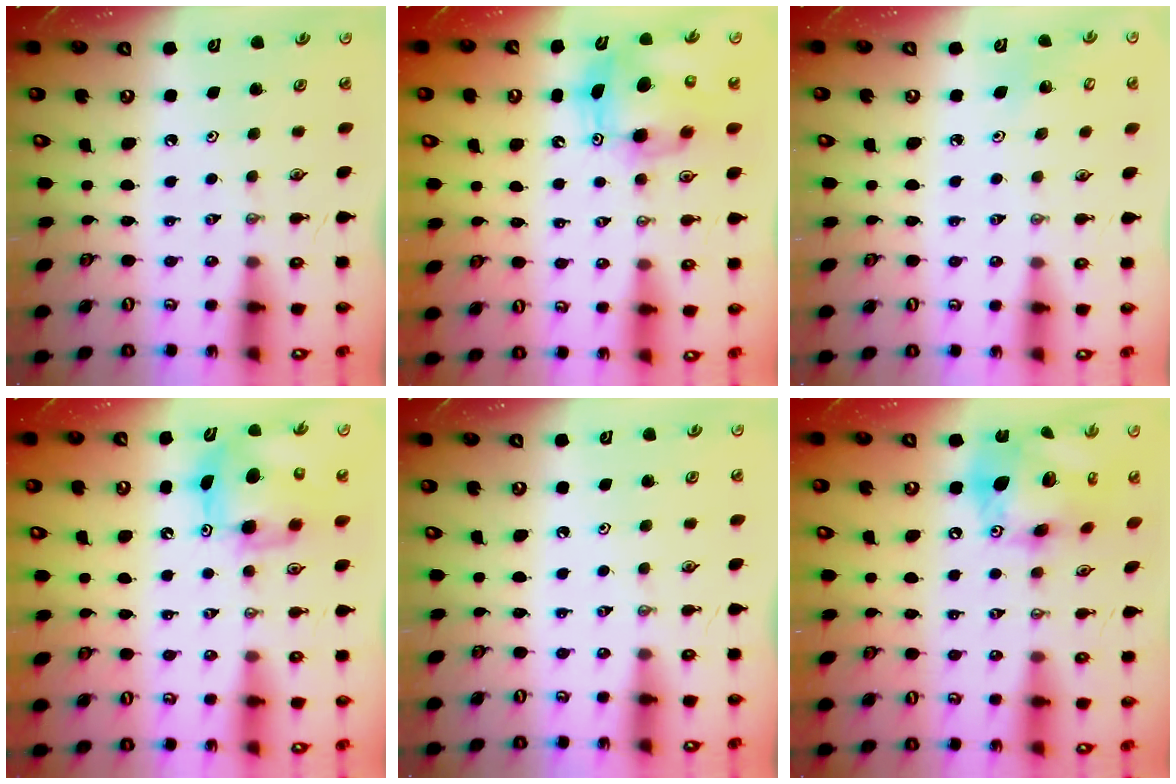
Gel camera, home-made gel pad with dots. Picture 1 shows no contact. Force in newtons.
{"total": 11.0, "press": 10.8, "slide": 2.2}
{"total": 2.5, "press": 2.4, "slide": 0.6}
{"total": 9.3, "press": 9.3, "slide": 0.3}
{"total": 0.0}
{"total": 17.9, "press": 17.8, "slide": 1.6}